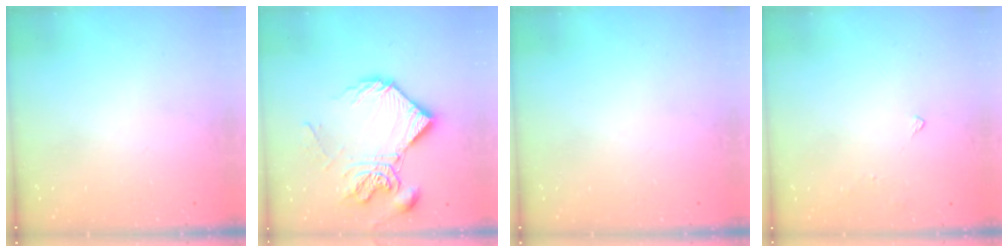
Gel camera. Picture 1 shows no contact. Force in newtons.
{"total": 14.2, "press": 14.1, "slide": 1.5}
{"total": 0.0}
{"total": 2.9, "press": 2.8, "slide": 0.8}